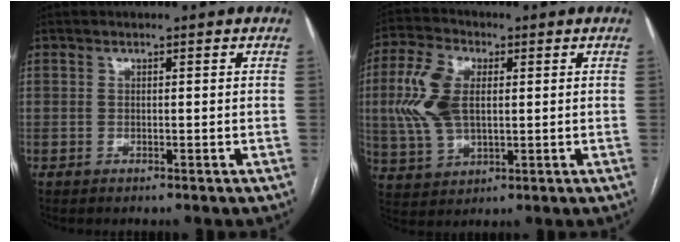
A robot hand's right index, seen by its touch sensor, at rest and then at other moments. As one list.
[{"total": 10.2, "force": [1.6, 5.4, 8.5], "torque": [-0.210, 0.016, 0.036]}]